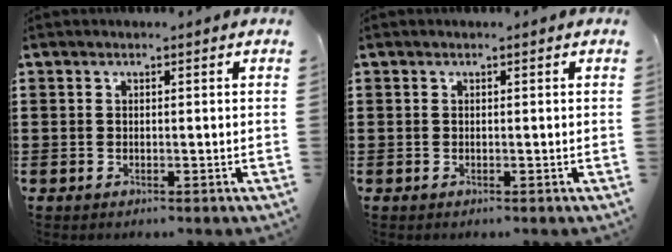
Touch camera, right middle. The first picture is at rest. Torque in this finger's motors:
{"motor_torque": [0.19, -0.19, -0.02, 0.00]}